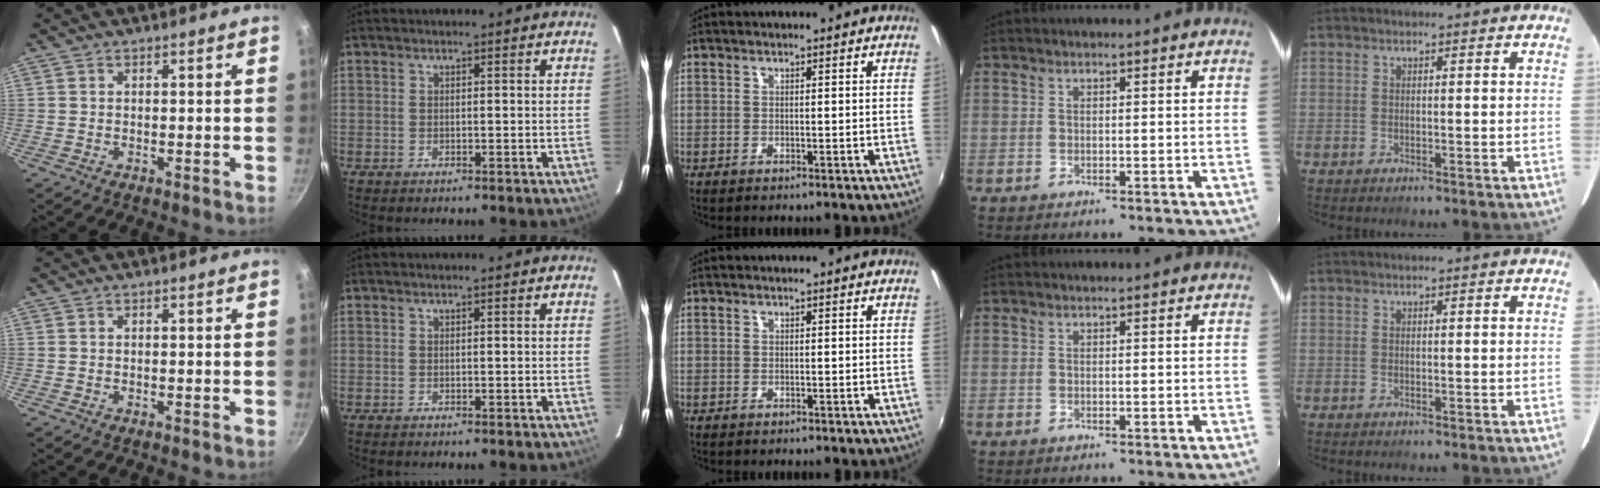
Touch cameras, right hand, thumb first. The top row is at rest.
{}